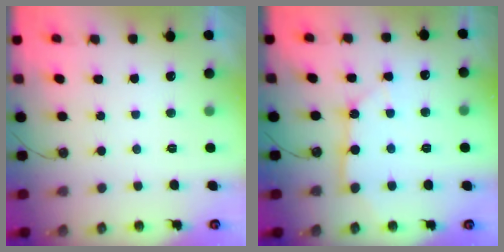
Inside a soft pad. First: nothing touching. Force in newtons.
{"total": 9.5, "press": 9.5, "slide": 1.2}